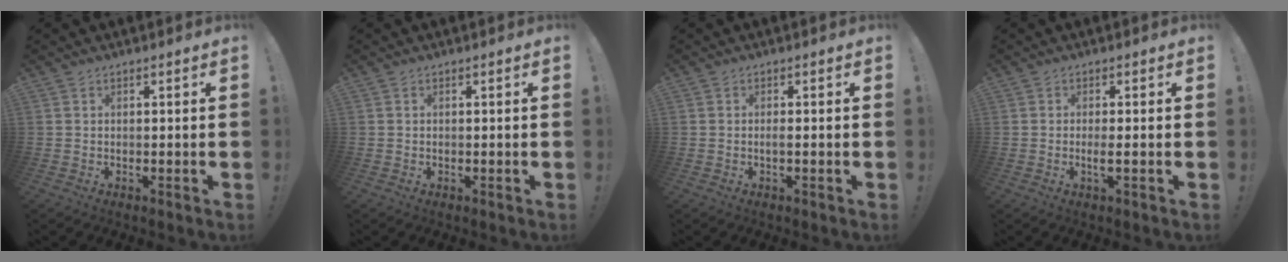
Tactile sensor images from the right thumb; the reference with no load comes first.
{"total": 0.5, "force": [-0.1, 0.5, -0.1], "torque": [-0.007, 0.007, 0.000]}
{"total": 1.1, "force": [-0.3, 0.1, 1.0], "torque": [-0.018, 0.001, -0.006]}
{"total": 2.4, "force": [-0.3, 0.0, 2.4], "torque": [-0.032, -0.008, -0.007]}